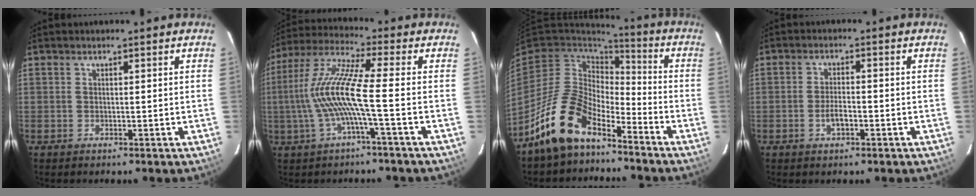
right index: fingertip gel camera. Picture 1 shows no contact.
{"total": 11.8, "force": [-2.2, -0.2, 11.6], "torque": [-0.237, 0.004, -0.041]}
{"total": 14.3, "force": [-10.1, 6.7, 7.5], "torque": [-0.156, 0.010, -0.189]}
{"total": 3.2, "force": [-1.4, 1.5, 2.5], "torque": [-0.053, 0.000, -0.023]}